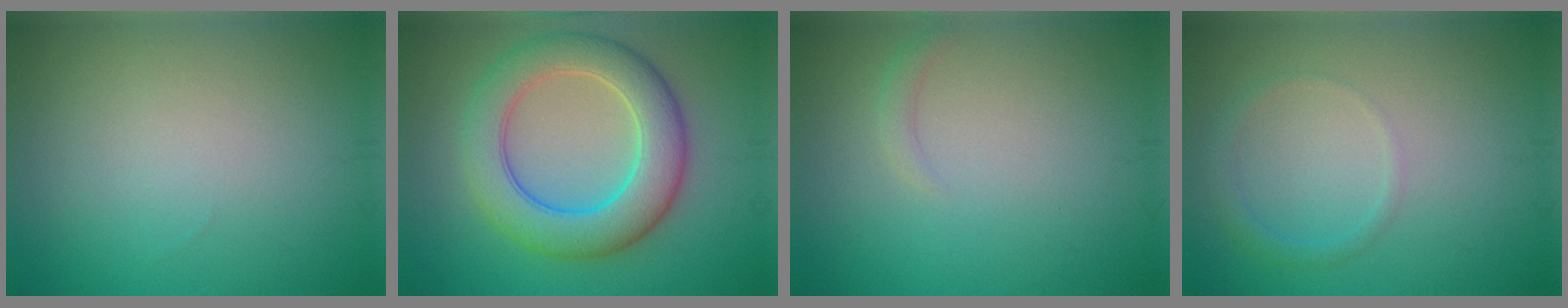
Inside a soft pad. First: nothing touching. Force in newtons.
{"total": 7.6, "press": 7.6, "slide": 0.1}
{"total": 0.9, "press": 0.9, "slide": 0.2}
{"total": 1.3, "press": 1.3, "slide": 0.0}